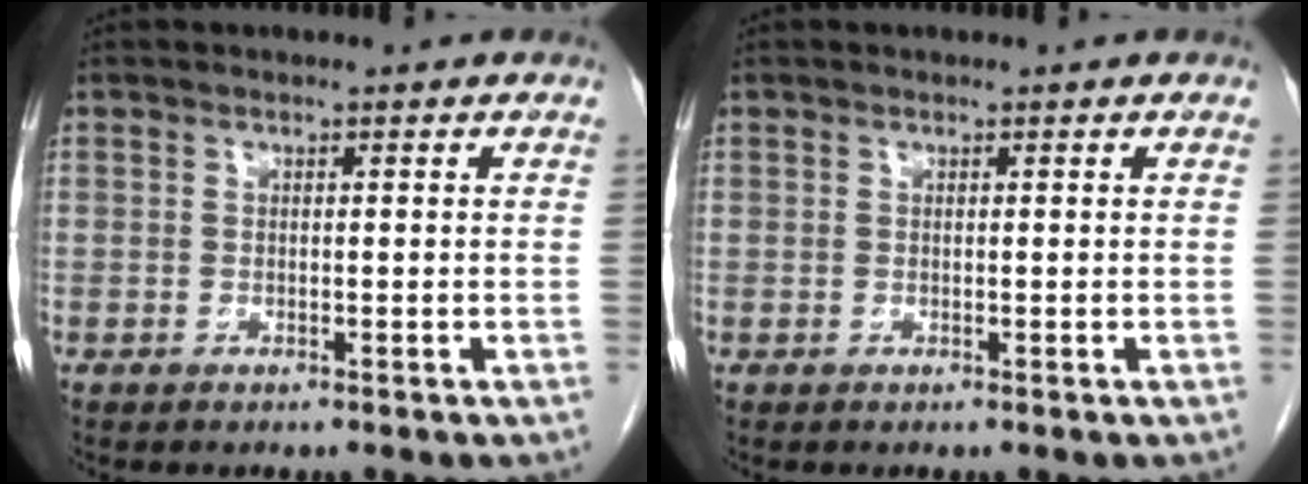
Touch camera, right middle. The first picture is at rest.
{"total": 0.0}